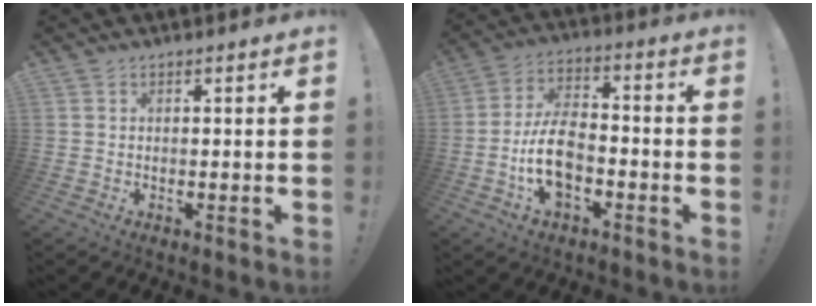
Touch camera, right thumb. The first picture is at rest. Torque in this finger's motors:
{"motor_torque": [0.20, 0.43, 0.30, -0.48, 0.16]}